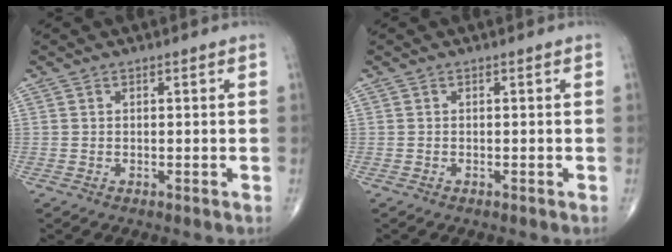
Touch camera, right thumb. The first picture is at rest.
{"total": 0.0}